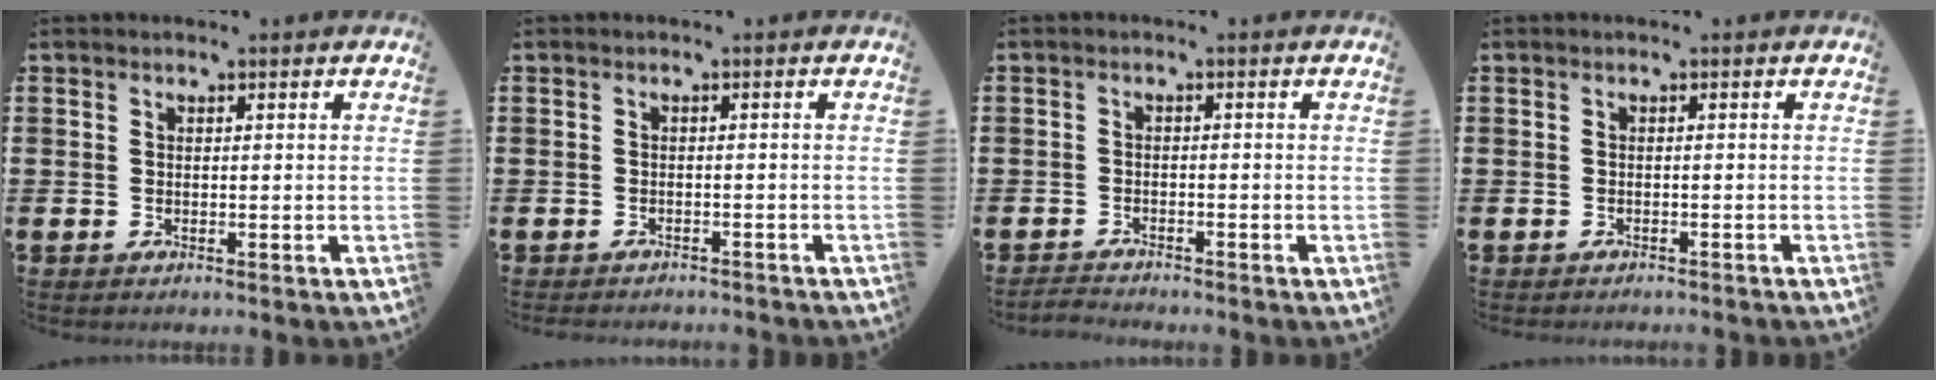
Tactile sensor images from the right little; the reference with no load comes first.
{"total": 0.9, "force": [-0.9, 0.0, 0.0], "torque": [-0.001, 0.001, -0.019]}
{"total": 1.3, "force": [-1.3, 0.1, 0.0], "torque": [-0.005, 0.002, -0.028]}
{"total": 0.5, "force": [-0.5, -0.1, 0.0], "torque": [0.001, -0.001, -0.011]}